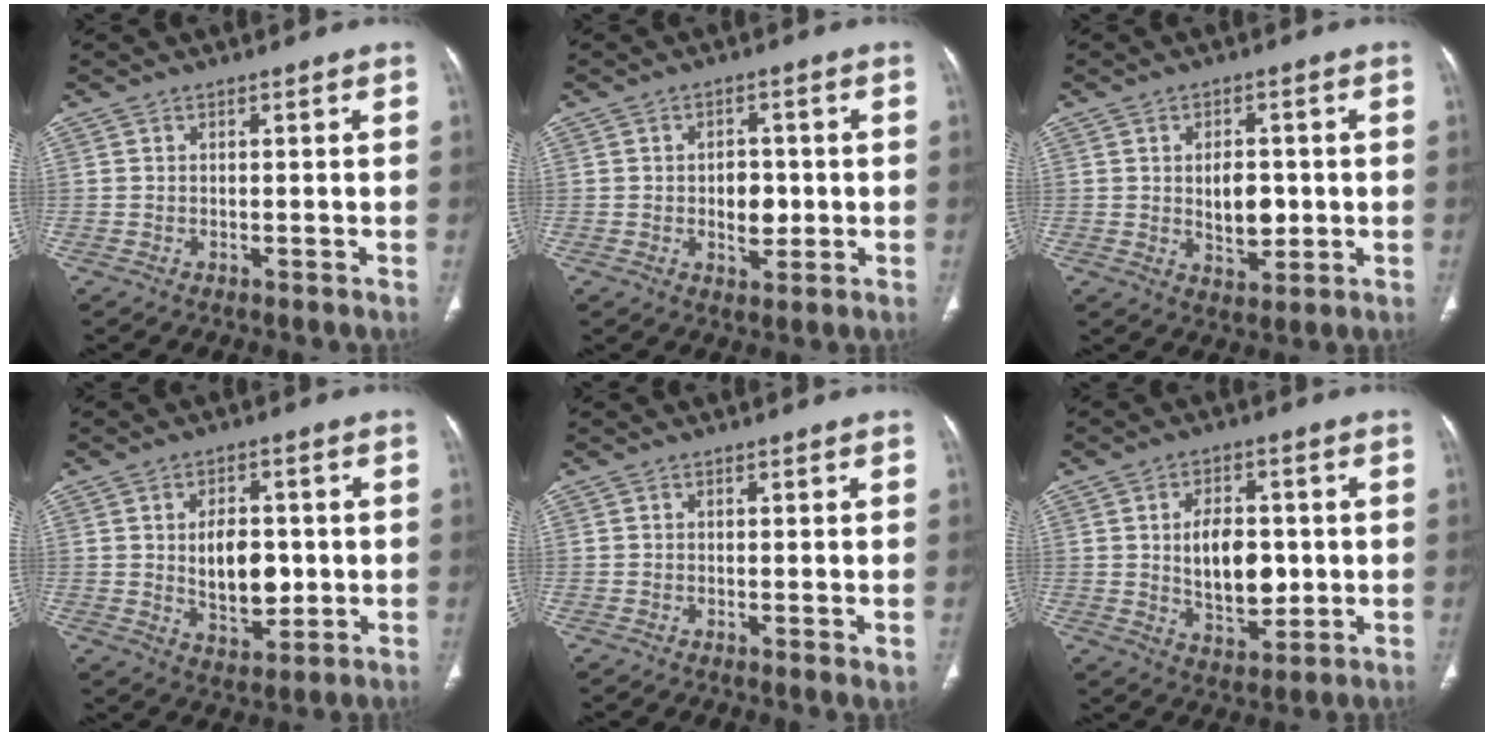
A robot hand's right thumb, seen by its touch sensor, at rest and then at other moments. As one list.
[{"total": 5.3, "force": [-0.4, 3.6, 3.9], "torque": [-0.035, 0.002, -0.002]}, {"total": 6.8, "force": [-0.1, 4.1, 5.4], "torque": [-0.062, -0.004, 0.008]}, {"total": 9.6, "force": [0.1, 5.9, 7.6], "torque": [-0.089, -0.004, 0.013]}, {"total": 1.4, "force": [-0.2, 0.3, 1.3], "torque": [-0.027, -0.007, -0.006]}, {"total": 11.0, "force": [0.4, 6.8, 8.6], "torque": [-0.107, -0.005, 0.017]}]